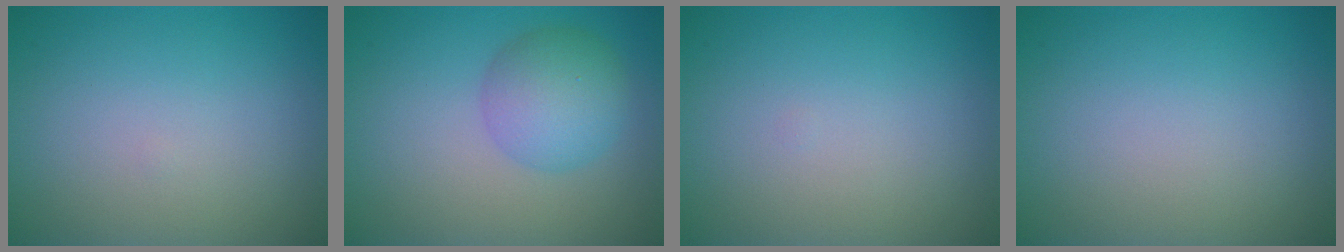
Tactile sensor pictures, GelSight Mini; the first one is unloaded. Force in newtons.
{"total": 4.5, "press": 4.5, "slide": 0.1}
{"total": 0.0}
{"total": 0.0}